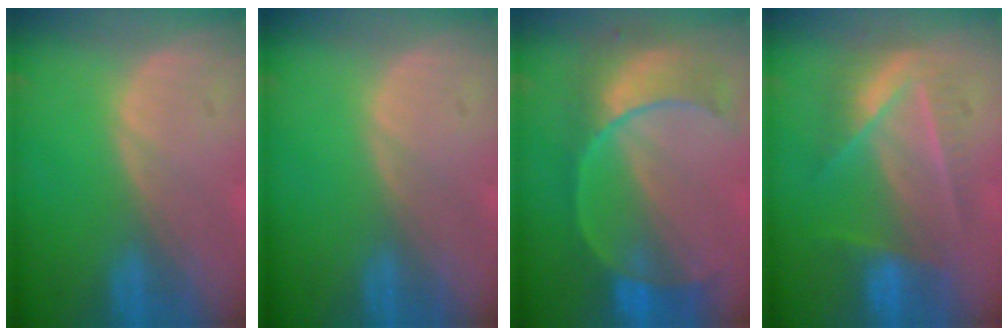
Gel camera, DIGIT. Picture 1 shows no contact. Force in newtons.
{"total": 0.0}
{"total": 8.9, "press": 8.2, "slide": 3.5}
{"total": 7.1, "press": 6.8, "slide": 2.2}